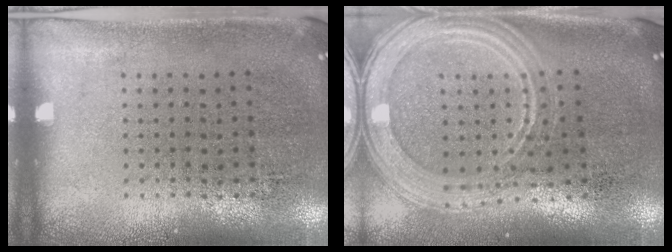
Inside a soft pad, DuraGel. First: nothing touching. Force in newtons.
{"total": 2.4, "press": 2.0, "slide": 1.3}